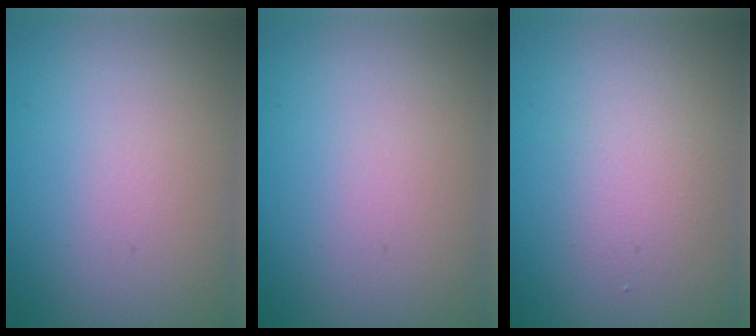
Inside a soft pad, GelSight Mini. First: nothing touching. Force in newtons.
{"total": 0.0}
{"total": 1.8, "press": 1.8, "slide": 0.1}